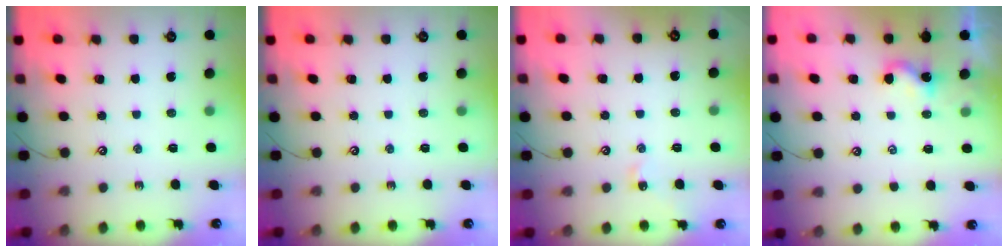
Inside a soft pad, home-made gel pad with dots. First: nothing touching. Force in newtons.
{"total": 0.0}
{"total": 2.2, "press": 2.1, "slide": 0.6}
{"total": 1.6, "press": 1.6, "slide": 0.2}